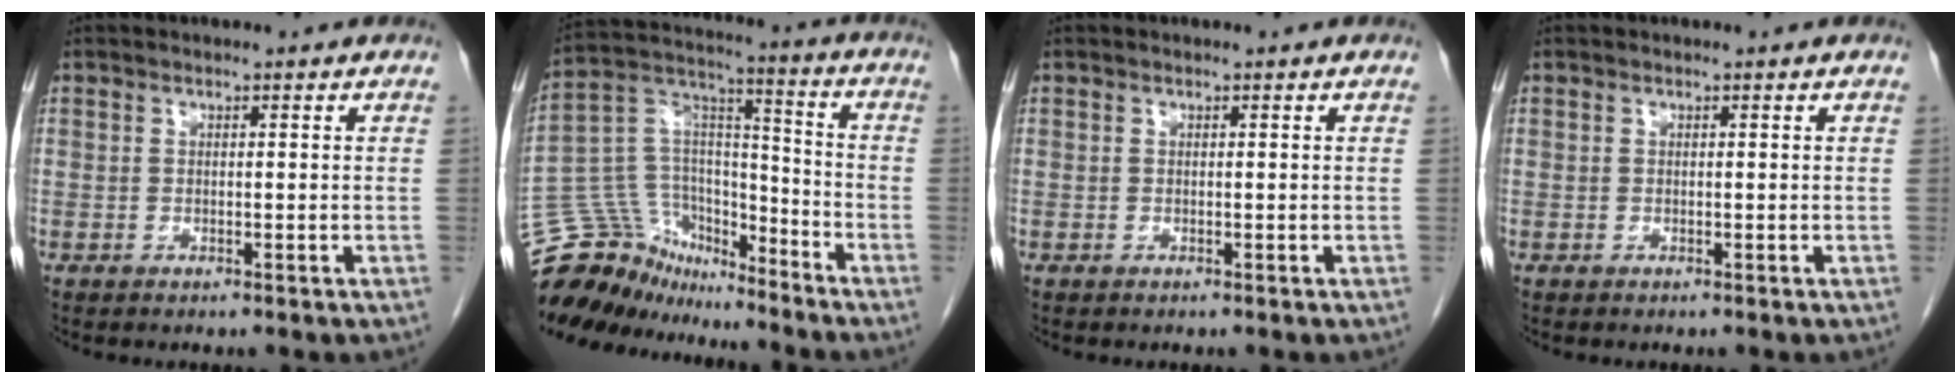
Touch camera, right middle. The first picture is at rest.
{"total": 17.1, "force": [-15.8, 5.8, 3.3], "torque": [-0.068, 0.056, -0.280]}
{"total": 0.0}
{"total": 0.0}